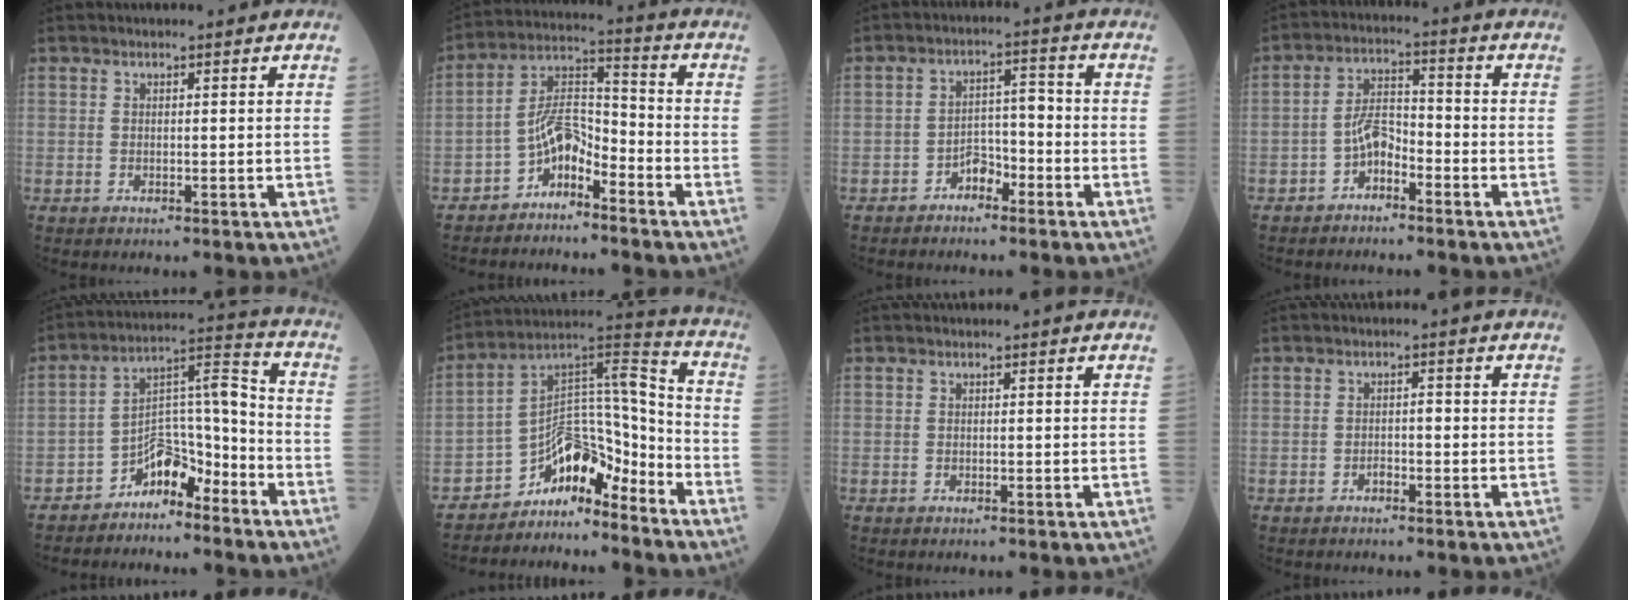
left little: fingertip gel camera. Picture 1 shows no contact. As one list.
[{"total": 6.2, "force": [-4.4, 2.5, 3.6], "torque": [-0.074, 0.020, -0.090]}, {"total": 4.1, "force": [-2.8, 2.2, 2.0], "torque": [-0.030, 0.014, -0.051]}, {"total": 4.2, "force": [-2.5, 2.1, 2.7], "torque": [-0.055, 0.011, -0.052]}, {"total": 7.9, "force": [-6.0, 3.2, 3.9], "torque": [-0.066, 0.042, -0.106]}, {"total": 9.4, "force": [-8.2, 3.2, 3.5], "torque": [-0.053, 0.057, -0.142]}, {"total": 0.0}, {"total": 1.2, "force": [-0.7, 0.6, 0.7], "torque": [-0.008, 0.004, -0.013]}]